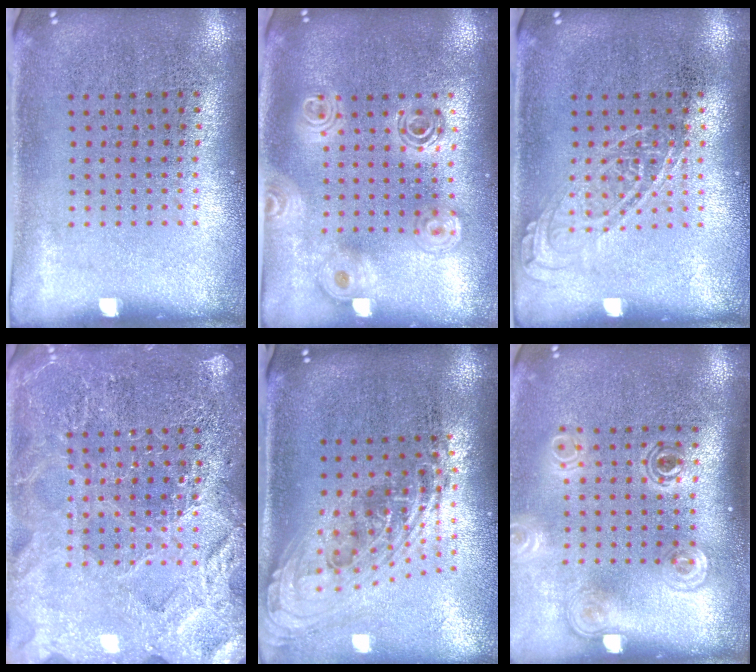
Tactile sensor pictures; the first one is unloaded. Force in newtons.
{"total": 1.8, "press": 1.6, "slide": 0.9}
{"total": 1.8, "press": 1.8, "slide": 0.2}
{"total": 3.6, "press": 3.6, "slide": 0.4}
{"total": 2.2, "press": 1.6, "slide": 1.5}
{"total": 1.8, "press": 1.3, "slide": 1.2}